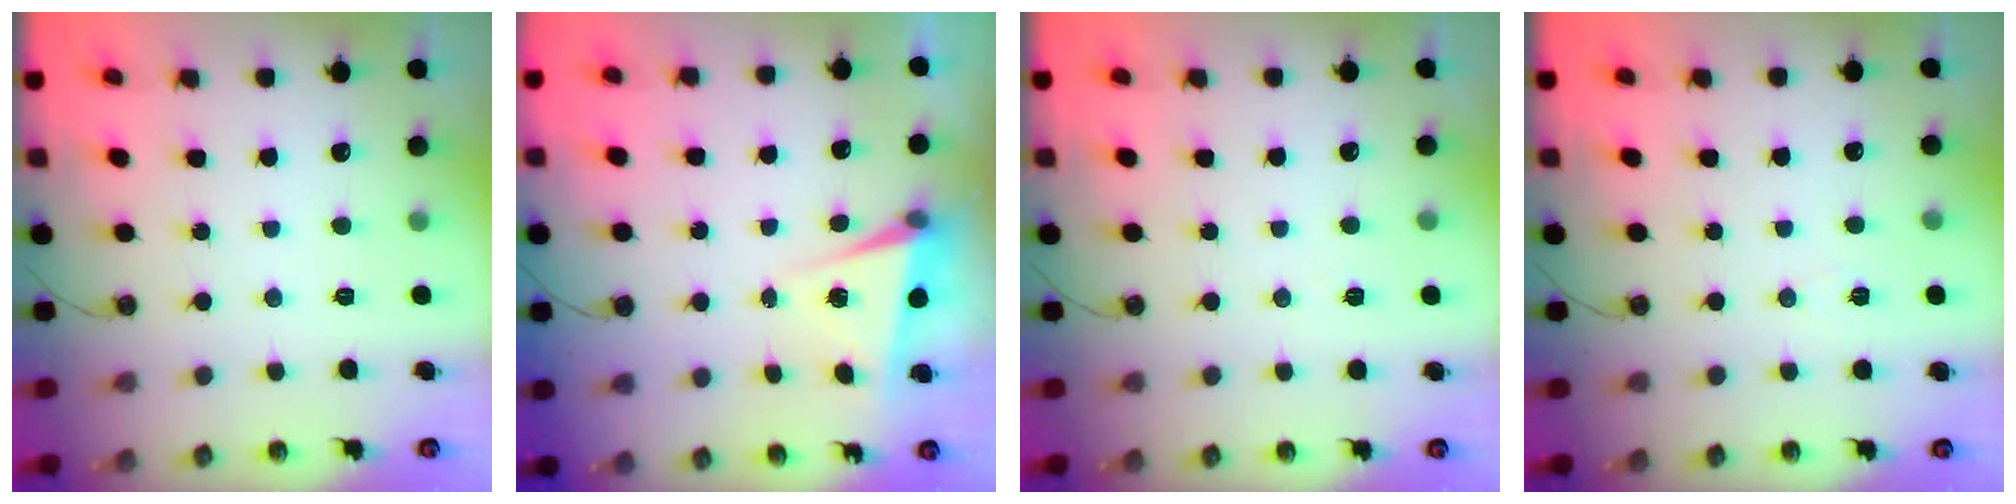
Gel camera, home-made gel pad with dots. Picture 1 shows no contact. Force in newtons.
{"total": 5.6, "press": 5.5, "slide": 0.9}
{"total": 4.8, "press": 2.1, "slide": 4.4}
{"total": 5.9, "press": 3.8, "slide": 4.5}